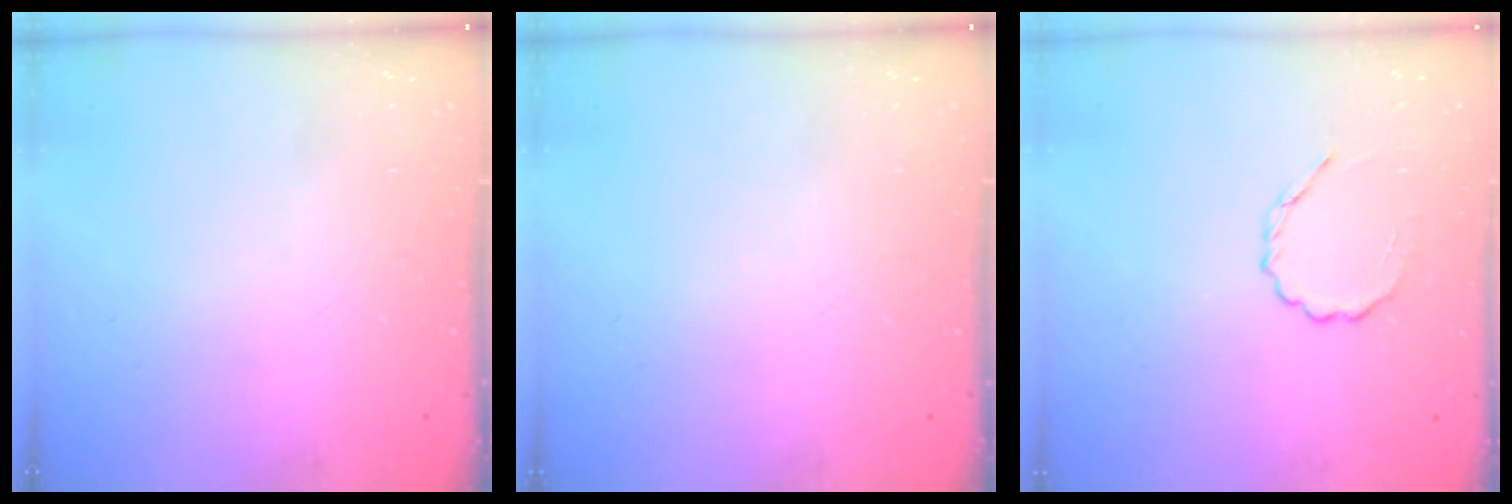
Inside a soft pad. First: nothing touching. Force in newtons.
{"total": 0.0}
{"total": 3.0, "press": 2.8, "slide": 1.0}